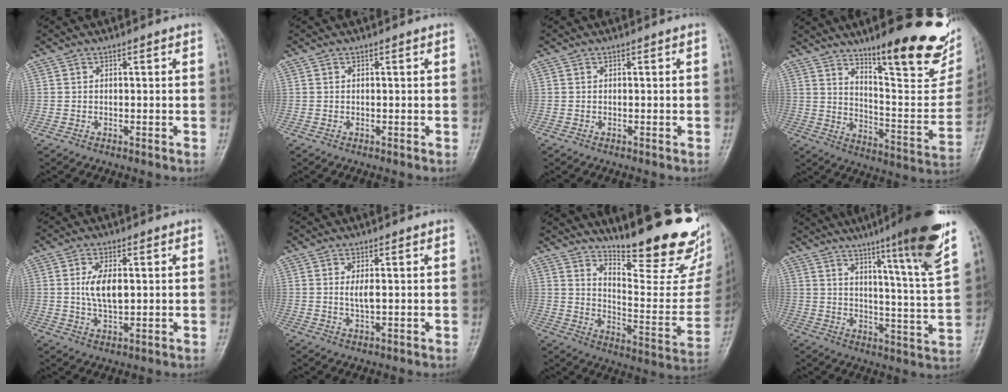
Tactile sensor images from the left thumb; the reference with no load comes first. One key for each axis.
{"total": 0.0}
{"total": 0.0}
{"total": 25.2, "fx": 16.4, "fy": 6.5, "fz": 18.0, "tx": -0.211, "ty": -0.090, "tz": 0.242}
{"total": 6.1, "fx": 0.9, "fy": 3.0, "fz": 5.3, "tx": -0.099, "ty": -0.008, "tz": 0.016}
{"total": 2.7, "fx": 0.5, "fy": 0.9, "fz": 2.5, "tx": -0.048, "ty": -0.006, "tz": 0.012}
{"total": 24.9, "fx": 19.5, "fy": 5.4, "fz": 14.6, "tx": -0.178, "ty": -0.142, "tz": 0.271}
{"total": 19.1, "fx": 12.4, "fy": 0.3, "fz": 14.6, "tx": -0.193, "ty": -0.069, "tz": 0.172}